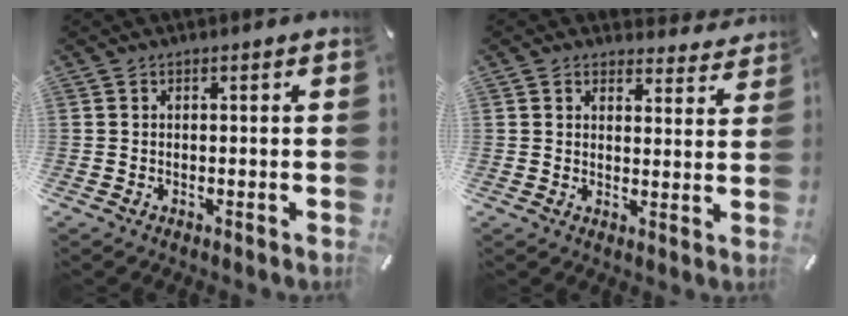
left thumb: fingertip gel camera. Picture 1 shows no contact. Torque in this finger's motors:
{"motor_torque": [1.02, -0.55, -0.02, -0.14, -0.16]}